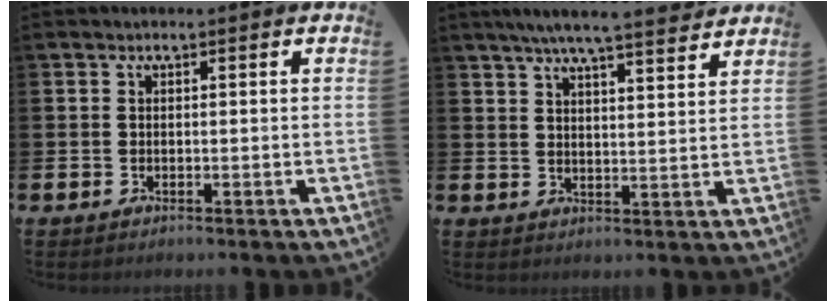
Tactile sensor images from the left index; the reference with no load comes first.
{"total": 6.6, "force": [6.2, 0.1, 2.3], "torque": [-0.051, -0.031, 0.108]}